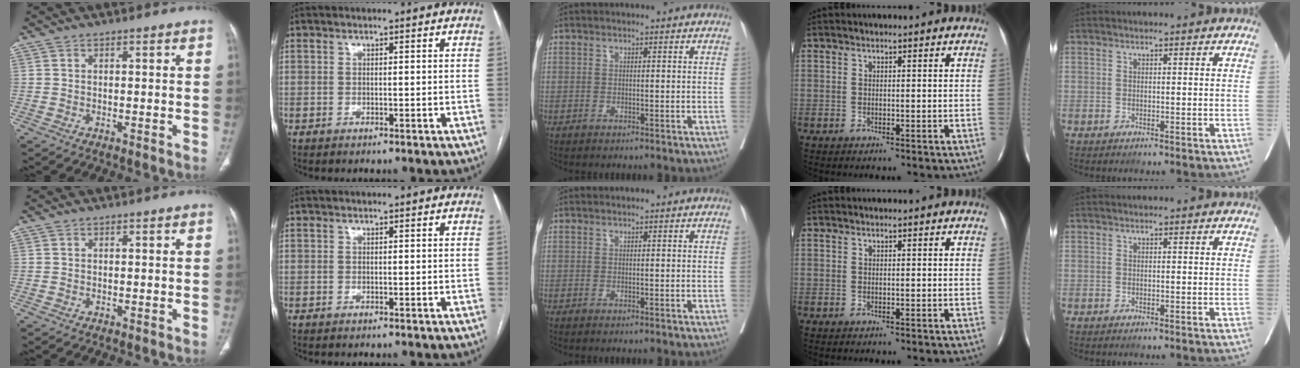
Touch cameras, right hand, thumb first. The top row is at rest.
{}